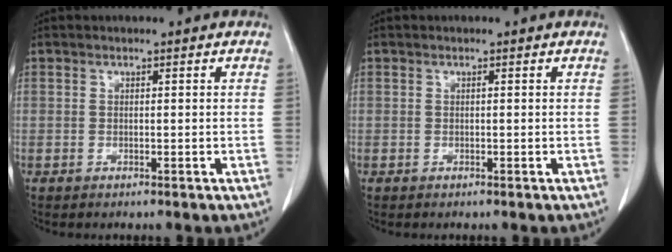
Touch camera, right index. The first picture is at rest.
{"total": 0.0}